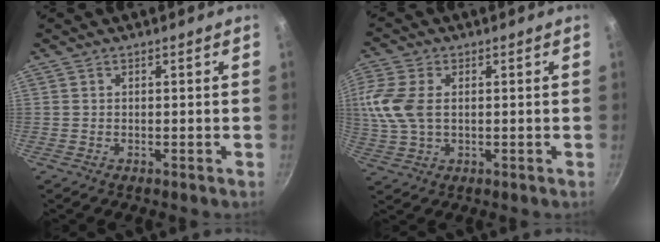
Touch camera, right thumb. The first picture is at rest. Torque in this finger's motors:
{"motor_torque": [0.08, 0.09, 0.35, 0.15, 0.10]}